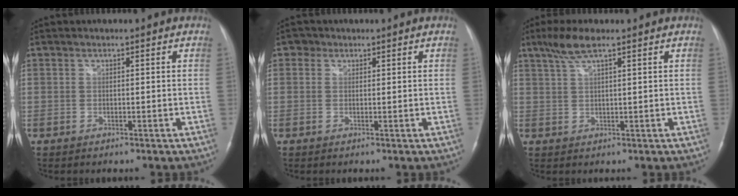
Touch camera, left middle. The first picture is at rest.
{"total": 1.5, "force": [0.7, 1.3, 0.2], "torque": [0.003, 0.002, 0.007]}
{"total": 4.4, "force": [3.0, 0.3, 3.2], "torque": [-0.075, 0.011, 0.061]}